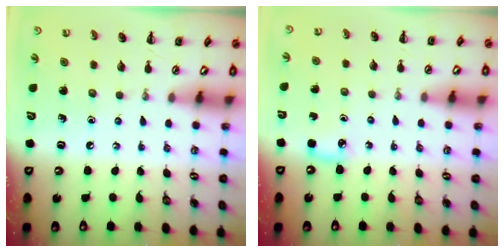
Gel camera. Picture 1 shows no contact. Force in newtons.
{"total": 3.9, "press": 3.7, "slide": 1.2}